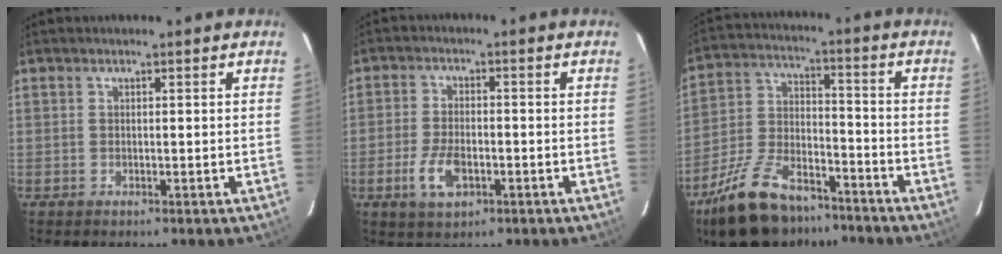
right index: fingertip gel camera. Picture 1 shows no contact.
{"total": 6.9, "force": [-2.7, 3.5, 5.3], "torque": [-0.118, -0.007, -0.047]}
{"total": 19.0, "force": [-13.7, 8.6, 9.9], "torque": [-0.209, 0.000, -0.230]}